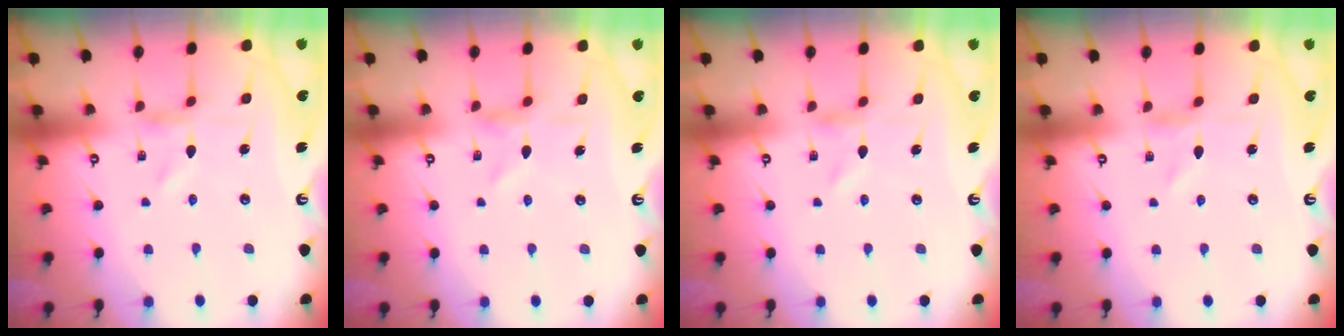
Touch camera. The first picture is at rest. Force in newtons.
{"total": 4.5, "press": 4.5, "slide": 0.4}
{"total": 0.0}
{"total": 0.6, "press": 0.6, "slide": 0.2}